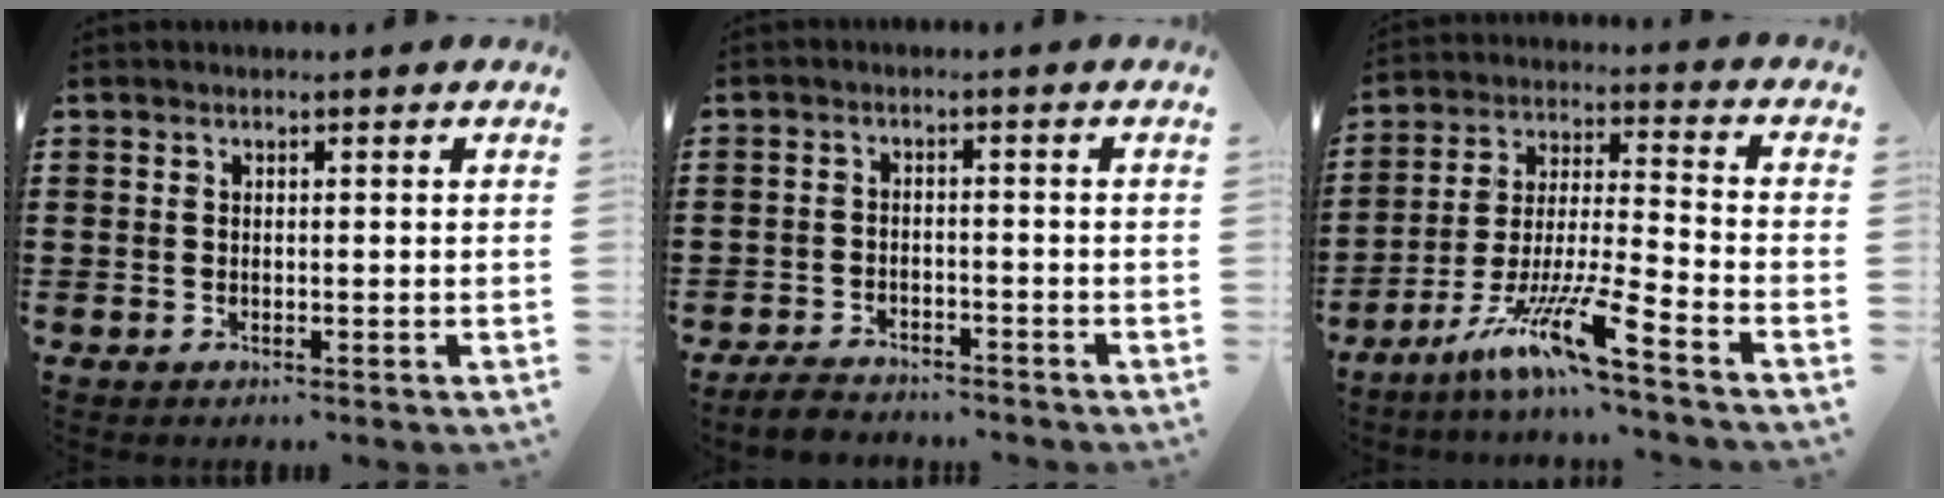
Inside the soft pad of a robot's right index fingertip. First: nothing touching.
{"total": 1.4, "force": [-1.4, 0.2, 0.0], "torque": [-0.004, 0.002, -0.030]}
{"total": 12.3, "force": [-9.1, 0.3, 8.2], "torque": [-0.161, 0.000, -0.177]}